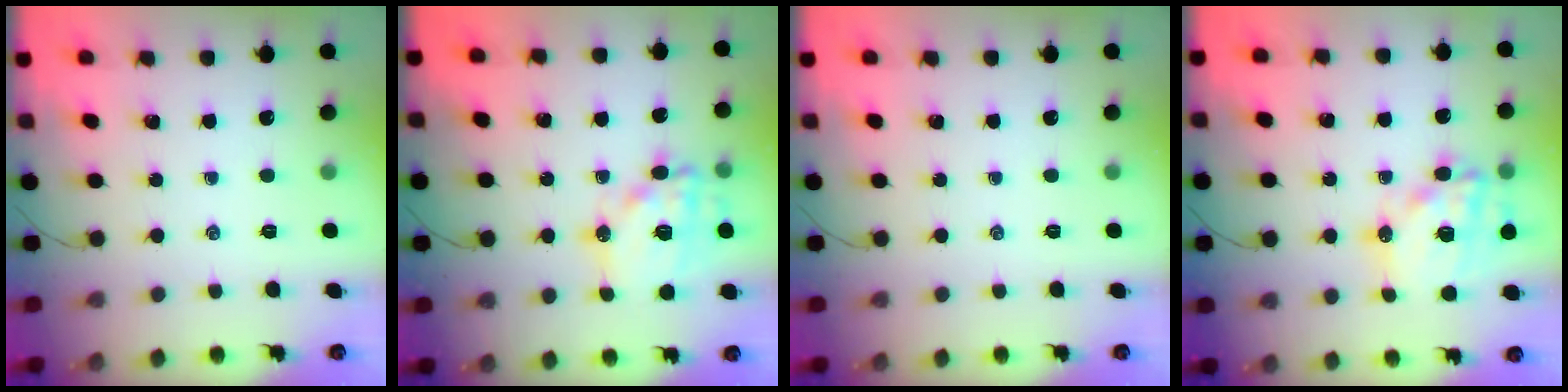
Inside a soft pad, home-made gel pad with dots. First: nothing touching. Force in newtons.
{"total": 16.1, "press": 15.9, "slide": 2.8}
{"total": 0.0}
{"total": 17.8, "press": 17.4, "slide": 3.7}